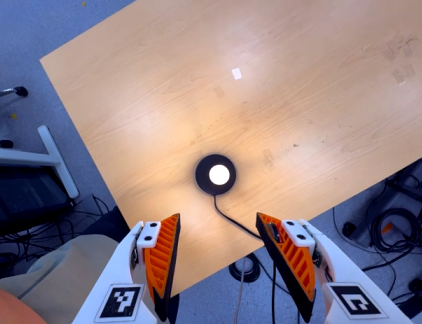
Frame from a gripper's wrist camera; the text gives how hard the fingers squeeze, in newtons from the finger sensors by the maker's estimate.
{"total": 0.0}